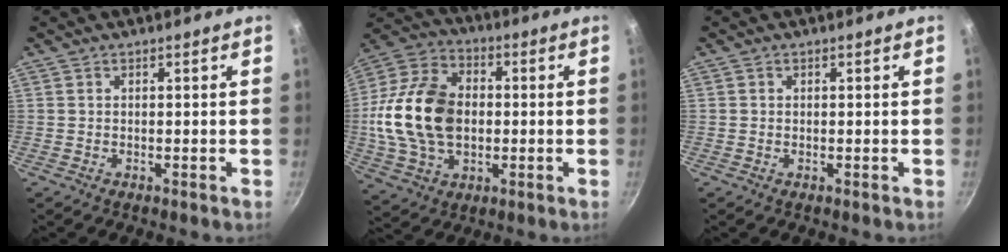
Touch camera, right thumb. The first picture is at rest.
{"total": 20.5, "force": [-0.2, 14.2, 14.8], "torque": [-0.267, 0.024, -0.006]}
{"total": 0.0}